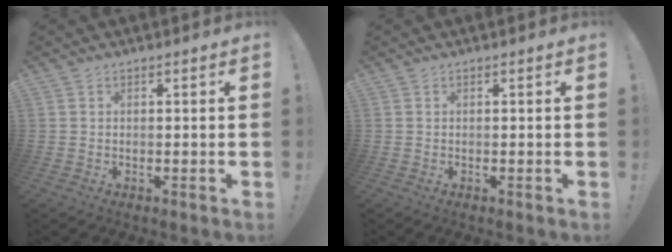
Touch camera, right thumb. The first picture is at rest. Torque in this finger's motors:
{"motor_torque": [-0.06, 0.06, -0.01, 0.00, 0.01]}